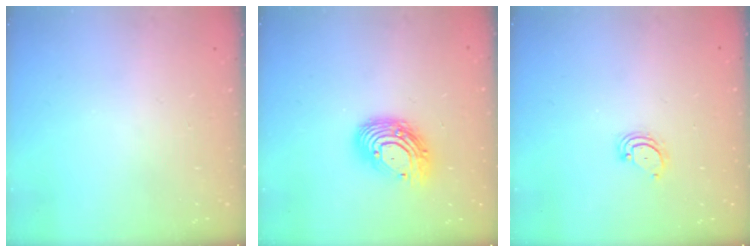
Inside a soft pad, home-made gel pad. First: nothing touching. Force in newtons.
{"total": 13.1, "press": 13.1, "slide": 1.1}
{"total": 2.3, "press": 2.3, "slide": 0.2}